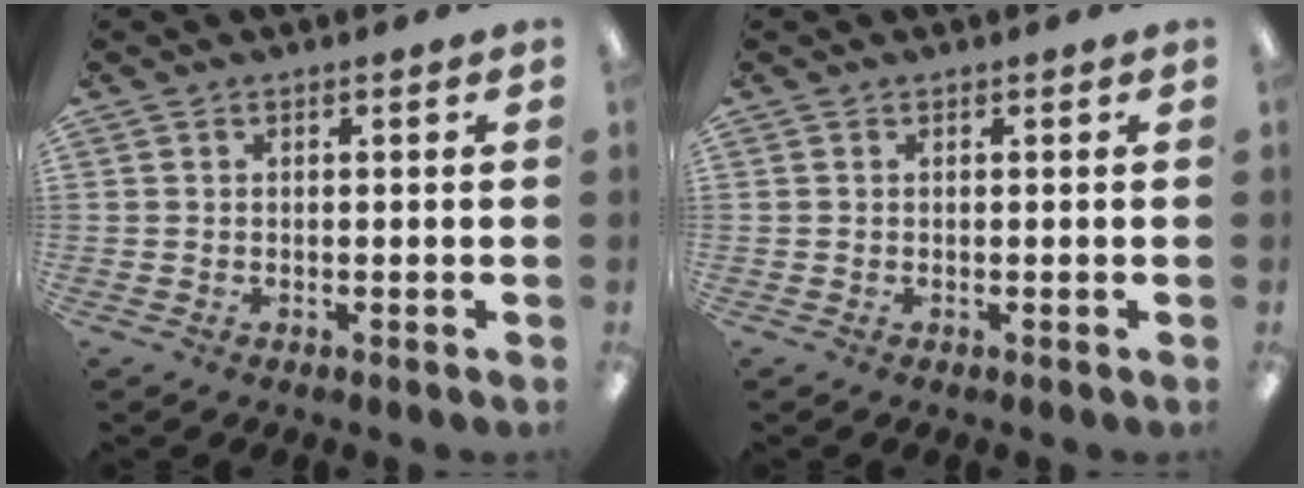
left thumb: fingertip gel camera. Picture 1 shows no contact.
{"total": 0.0}